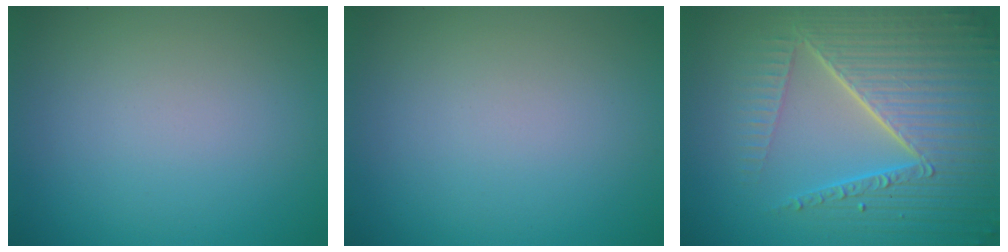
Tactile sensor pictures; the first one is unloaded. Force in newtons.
{"total": 0.0}
{"total": 8.9, "press": 5.9, "slide": 6.7}